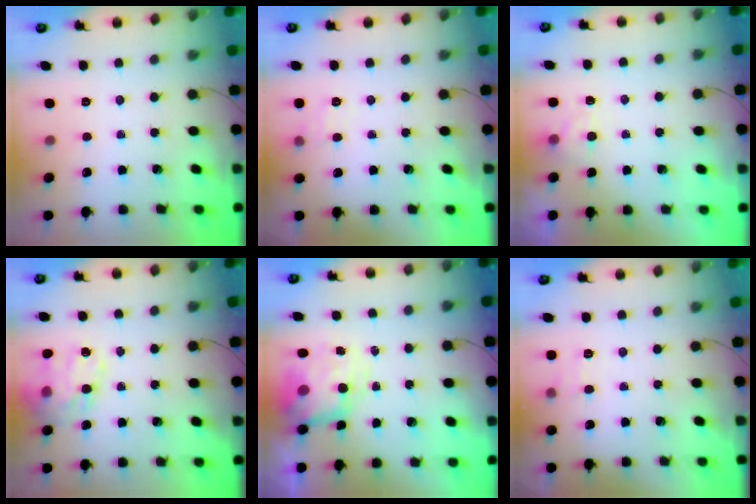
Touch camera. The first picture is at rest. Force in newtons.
{"total": 4.5, "press": 4.1, "slide": 1.9}
{"total": 2.9, "press": 2.5, "slide": 1.5}
{"total": 17.1, "press": 16.8, "slide": 3.4}
{"total": 8.6, "press": 8.5, "slide": 1.2}
{"total": 3.5, "press": 3.1, "slide": 1.6}